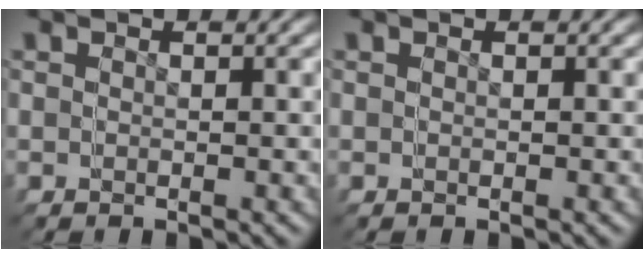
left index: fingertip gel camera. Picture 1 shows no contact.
{"total": 0.0}